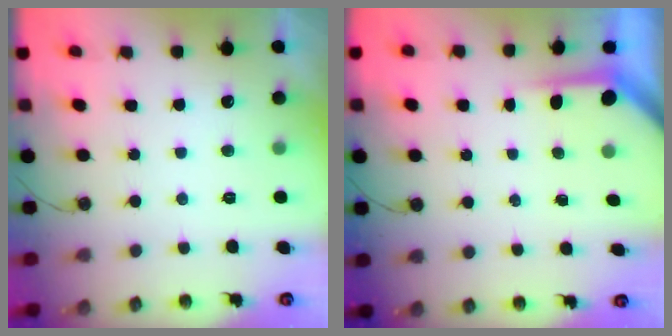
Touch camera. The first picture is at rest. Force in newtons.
{"total": 3.7, "press": 3.6, "slide": 0.4}